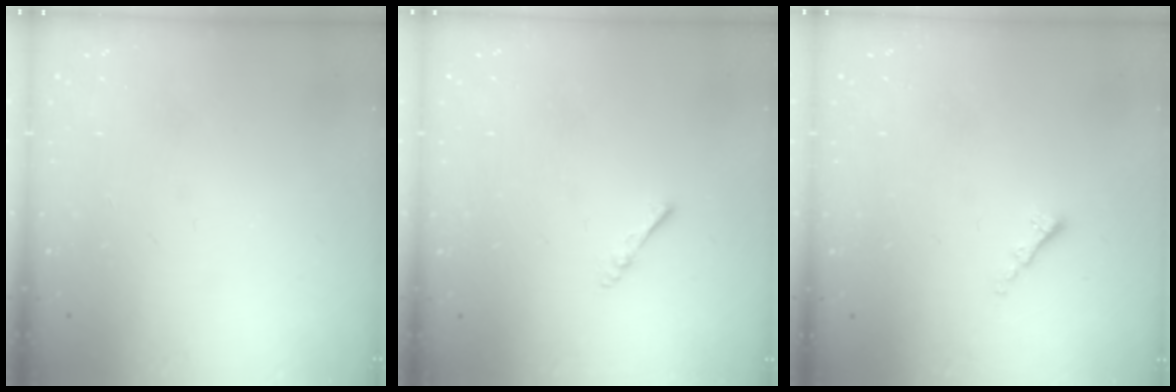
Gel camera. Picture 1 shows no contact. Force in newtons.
{"total": 2.4, "press": 2.3, "slide": 0.5}
{"total": 0.8, "press": 0.8, "slide": 0.2}